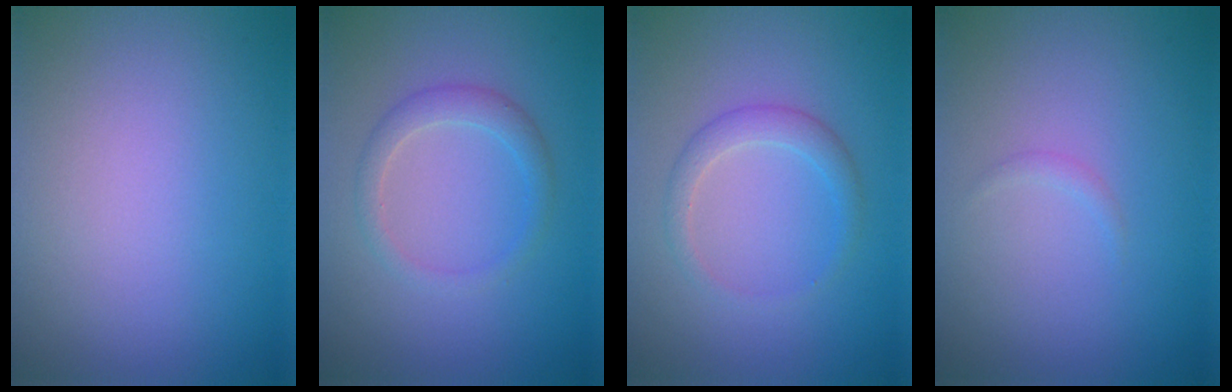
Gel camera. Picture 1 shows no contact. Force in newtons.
{"total": 2.2, "press": 2.2, "slide": 0.2}
{"total": 2.1, "press": 2.1, "slide": 0.2}
{"total": 0.6, "press": 0.6, "slide": 0.1}